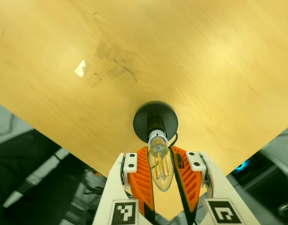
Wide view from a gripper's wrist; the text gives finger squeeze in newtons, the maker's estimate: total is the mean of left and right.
{"total": 12.5, "left": 11.6, "right": 13.4}